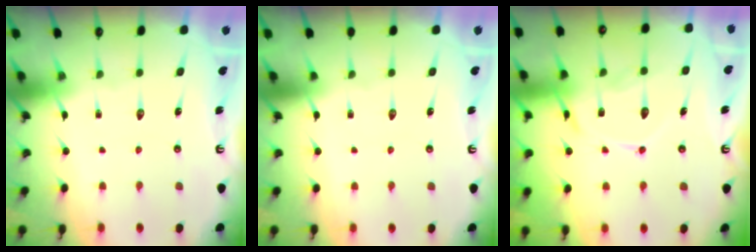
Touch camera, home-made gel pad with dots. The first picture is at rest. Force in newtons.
{"total": 0.0}
{"total": 15.2, "press": 15.1, "slide": 1.4}